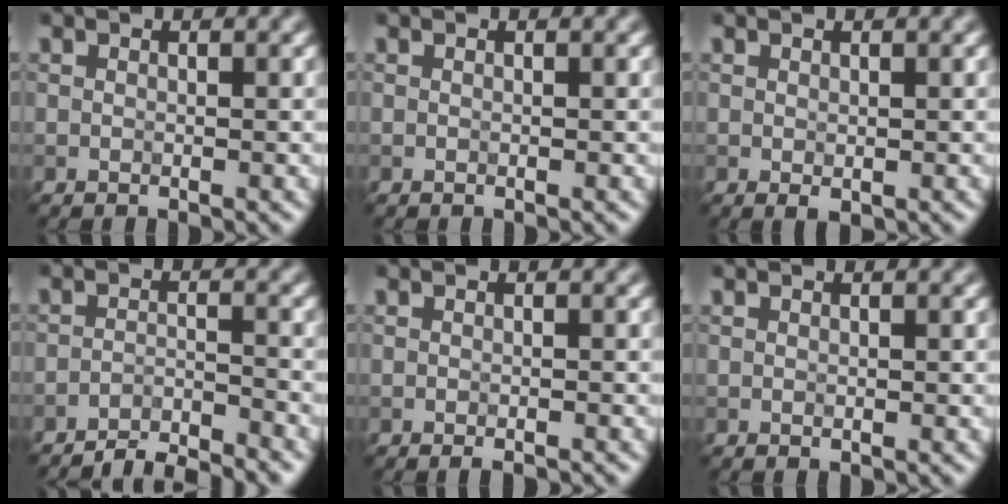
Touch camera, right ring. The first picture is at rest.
{"total": 0.0}
{"total": 0.6, "force": [-0.1, 0.4, 0.5], "torque": [-0.005, -0.002, 0.001]}
{"total": 4.2, "force": [-3.9, 0.5, 1.4], "torque": [-0.014, 0.002, -0.072]}
{"total": 1.2, "force": [-0.9, 0.2, 0.8], "torque": [-0.006, -0.001, -0.009]}
{"total": 0.0}